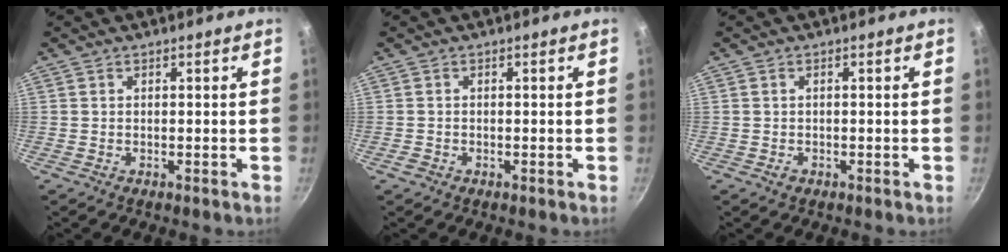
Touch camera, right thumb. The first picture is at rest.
{"total": 1.1, "force": [-0.7, 0.7, 0.4], "torque": [-0.014, 0.004, -0.014]}
{"total": 1.1, "force": [-0.6, 0.7, 0.5], "torque": [-0.009, 0.003, -0.011]}